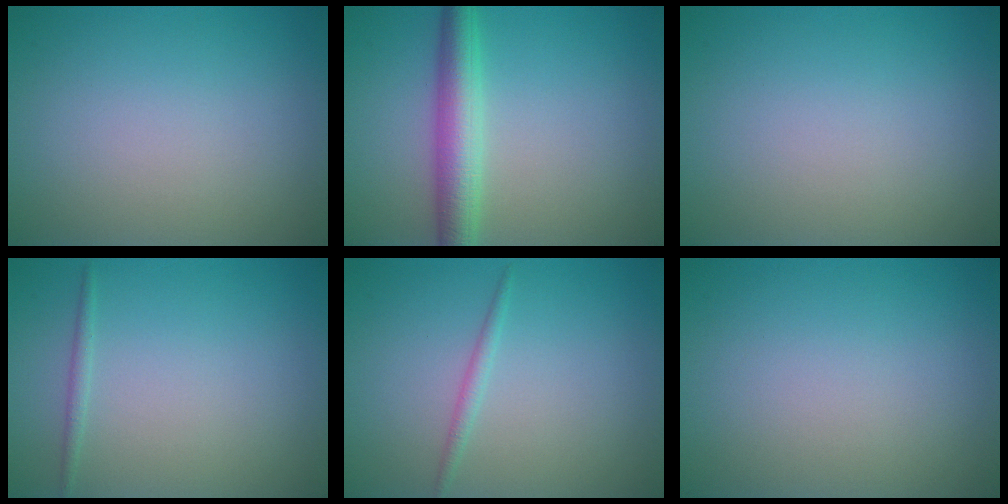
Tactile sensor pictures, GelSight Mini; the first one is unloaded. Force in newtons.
{"total": 4.5, "press": 4.5, "slide": 0.1}
{"total": 0.0}
{"total": 0.8, "press": 0.8, "slide": 0.0}
{"total": 1.0, "press": 1.0, "slide": 0.0}
{"total": 0.0}